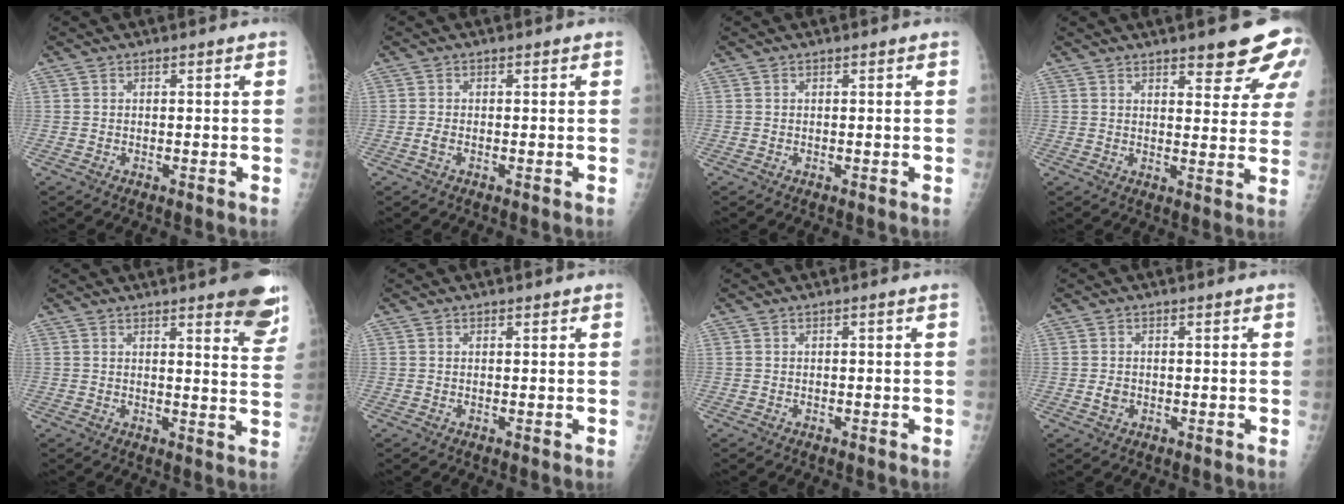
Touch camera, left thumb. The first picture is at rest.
{"total": 1.0, "force": [-0.2, 0.6, 0.8], "torque": [-0.013, -0.001, -0.005]}
{"total": 0.0}
{"total": 10.4, "force": [7.0, 3.2, 7.1], "torque": [-0.054, -0.036, 0.081]}
{"total": 11.3, "force": [7.8, 2.7, 7.7], "torque": [-0.062, -0.042, 0.083]}
{"total": 0.6, "force": [0.5, 0.4, 0.1], "torque": [0.004, -0.003, 0.004]}
{"total": 0.0}
{"total": 1.9, "force": [-0.2, 1.6, 1.0], "torque": [-0.009, 0.002, -0.001]}